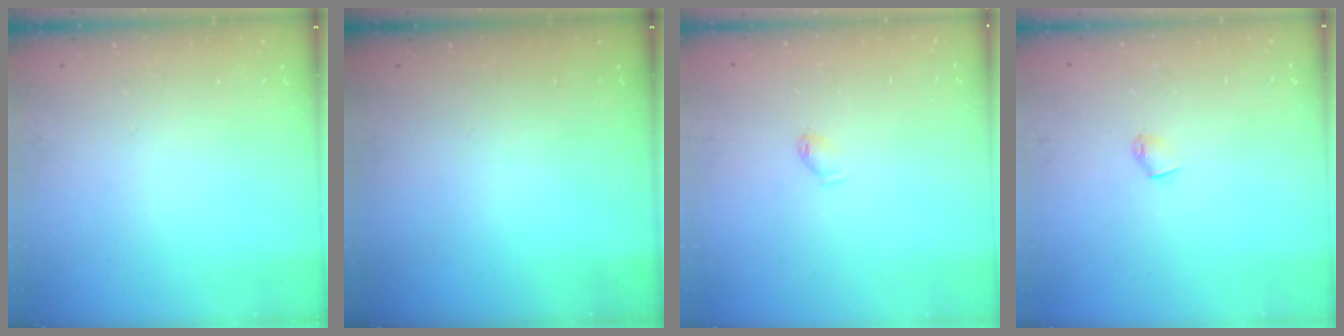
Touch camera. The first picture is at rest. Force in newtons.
{"total": 0.0}
{"total": 4.4, "press": 4.4, "slide": 0.8}
{"total": 3.8, "press": 3.7, "slide": 0.8}